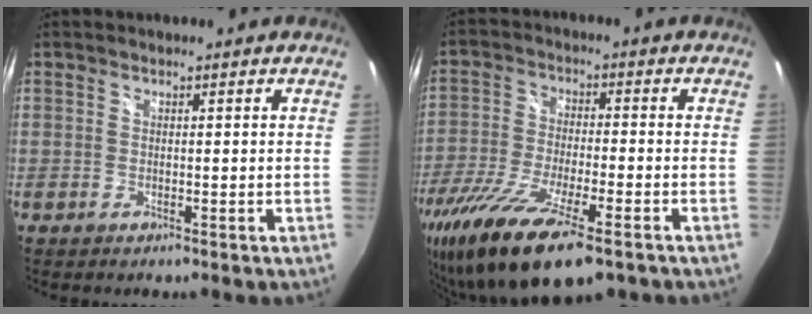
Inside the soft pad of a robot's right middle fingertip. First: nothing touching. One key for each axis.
{"total": 18.0, "fx": -12.0, "fy": 4.6, "fz": 12.6, "tx": -0.260, "ty": -0.065, "tz": -0.217}